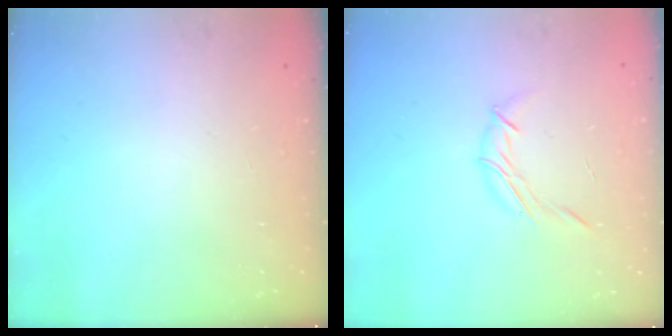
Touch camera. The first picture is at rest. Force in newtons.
{"total": 6.3, "press": 6.1, "slide": 1.5}